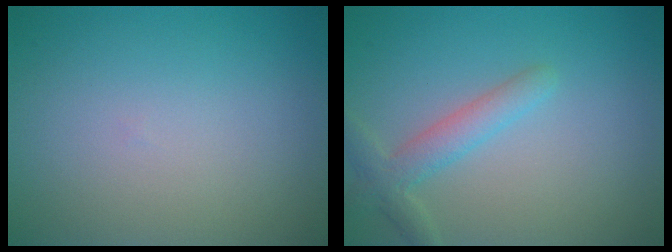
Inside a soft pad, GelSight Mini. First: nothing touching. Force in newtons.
{"total": 2.8, "press": 2.8, "slide": 0.2}